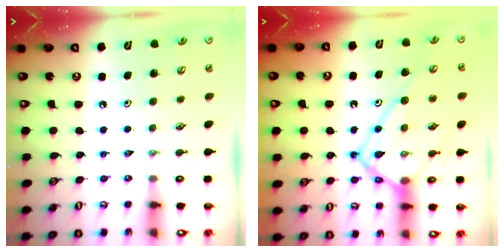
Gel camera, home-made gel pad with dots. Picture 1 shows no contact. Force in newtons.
{"total": 15.0, "press": 15.0, "slide": 1.2}